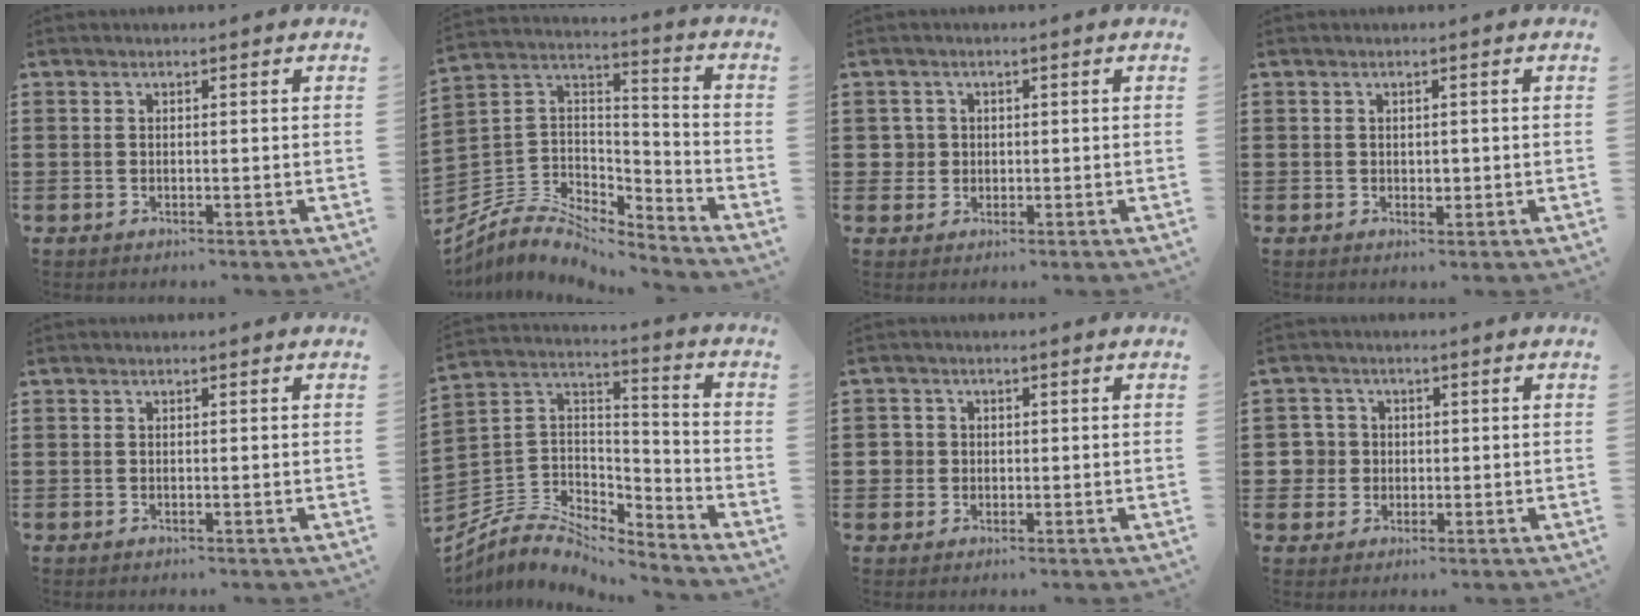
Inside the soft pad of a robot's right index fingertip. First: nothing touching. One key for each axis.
{"total": 6.0, "fx": -5.1, "fy": 2.8, "fz": 1.2, "tx": -0.050, "ty": -0.003, "tz": -0.107}
{"total": 2.4, "fx": 0.1, "fy": 2.3, "fz": 0.5, "tx": -0.021, "ty": 0.008, "tz": -0.001}
{"total": 1.2, "fx": 0.2, "fy": 0.9, "fz": 0.8, "tx": -0.016, "ty": 0.006, "tz": 0.002}
{"total": 0.0}
{"total": 5.6, "fx": -4.8, "fy": 2.6, "fz": 1.0, "tx": -0.042, "ty": -0.005, "tz": -0.100}
{"total": 2.5, "fx": 0.0, "fy": 2.4, "fz": 0.8, "tx": -0.024, "ty": 0.009, "tz": -0.003}
{"total": 3.9, "fx": 0.0, "fy": 3.8, "fz": 0.8, "tx": -0.042, "ty": 0.009, "tz": -0.005}